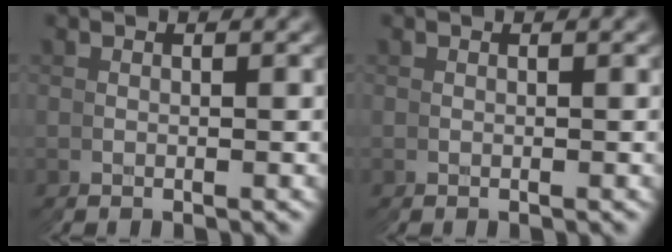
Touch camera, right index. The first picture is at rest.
{"total": 0.0}